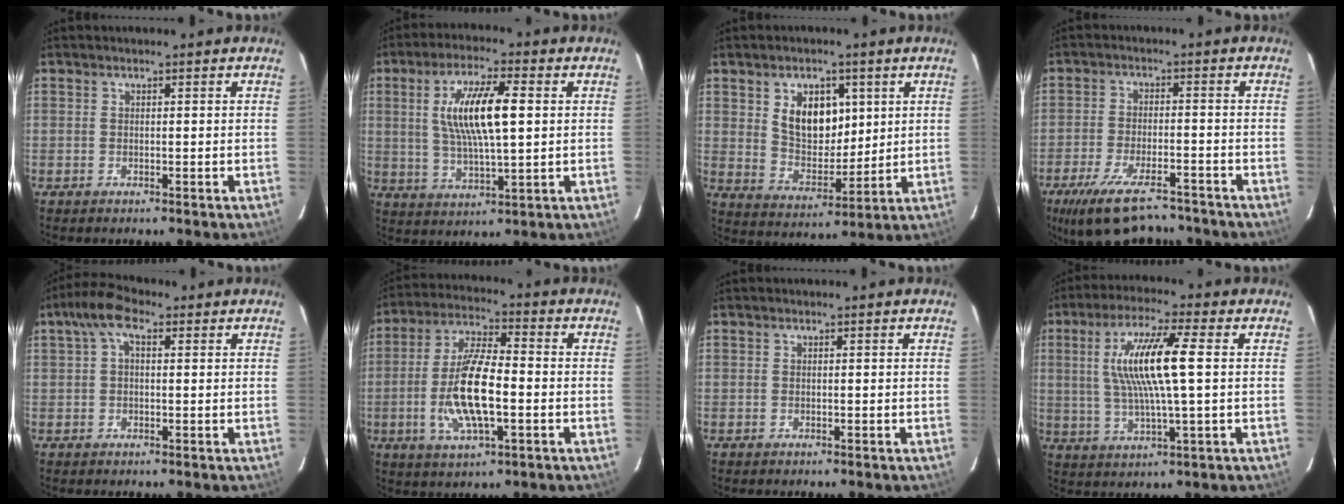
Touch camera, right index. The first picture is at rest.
{"total": 11.5, "force": [2.5, 2.4, 11.0], "torque": [-0.209, 0.001, 0.051]}
{"total": 9.6, "force": [3.9, 6.2, 6.3], "torque": [-0.104, 0.002, 0.084]}
{"total": 14.2, "force": [-11.4, 4.5, 7.2], "torque": [-0.157, -0.034, -0.181]}
{"total": 4.5, "force": [2.0, 2.1, 3.4], "torque": [-0.067, 0.019, 0.039]}
{"total": 13.4, "force": [-2.7, 3.9, 12.5], "torque": [-0.253, -0.003, -0.050]}
{"total": 0.0}
{"total": 12.1, "force": [2.1, 0.6, 11.9], "torque": [-0.225, 0.000, 0.042]}